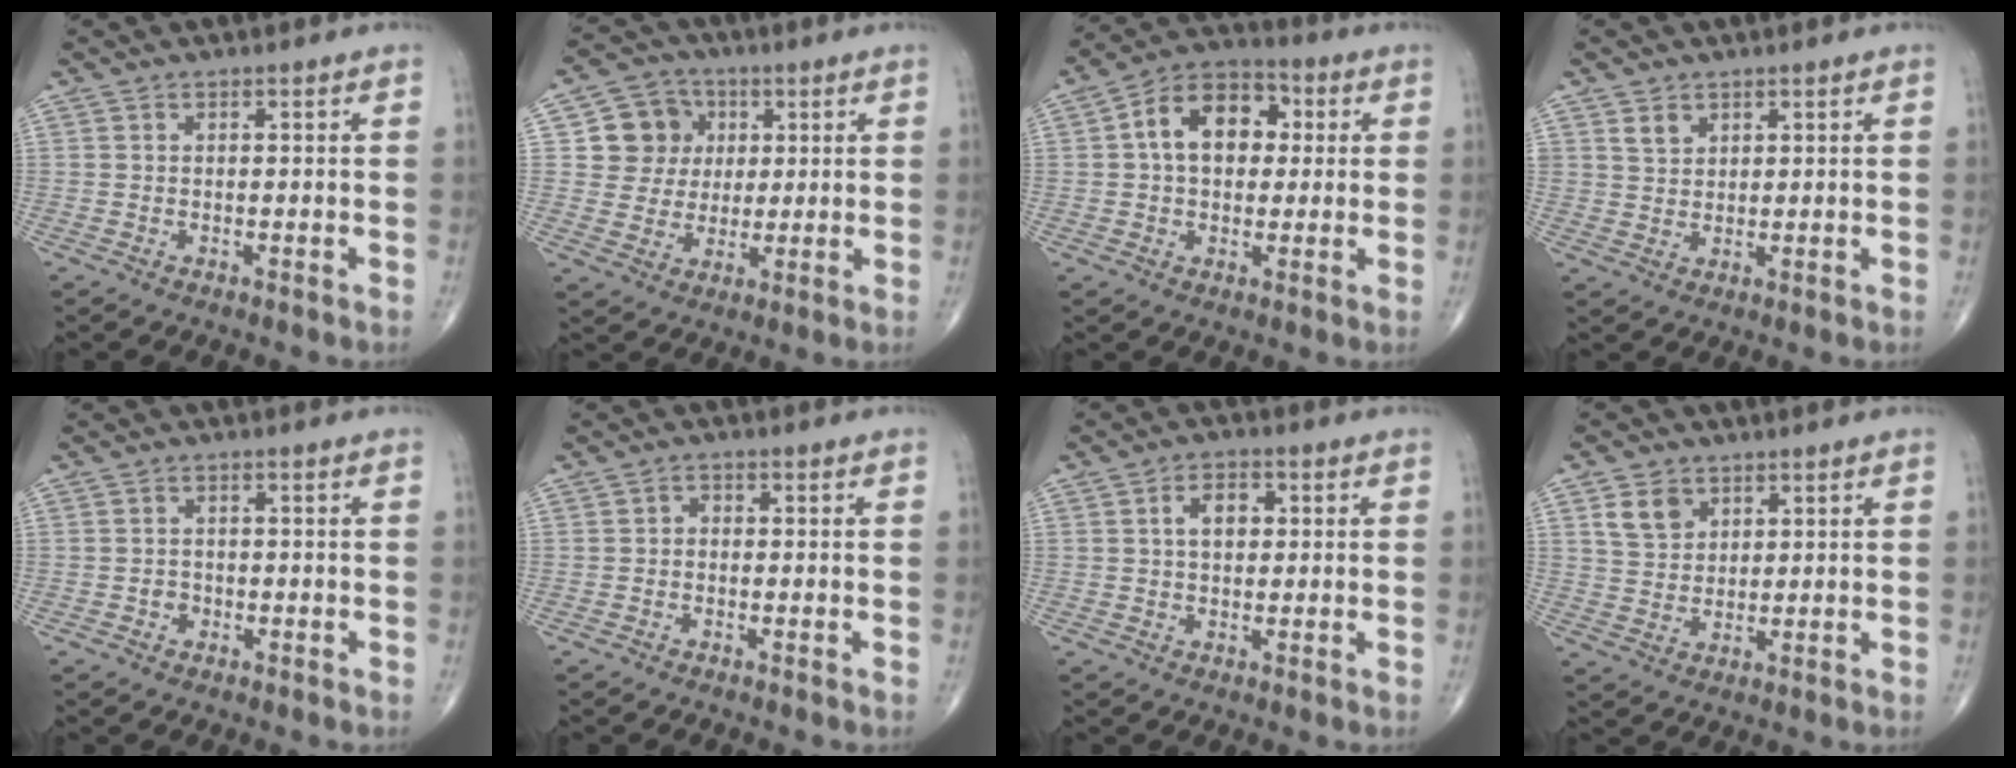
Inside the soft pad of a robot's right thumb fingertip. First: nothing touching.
{"total": 9.5, "force": [2.3, 8.8, 2.7], "torque": [-0.006, 0.001, 0.038]}
{"total": 12.5, "force": [2.0, 8.6, 8.8], "torque": [-0.115, 0.025, 0.022]}
{"total": 2.9, "force": [1.7, 2.1, 1.0], "torque": [-0.002, -0.014, 0.034]}
{"total": 1.7, "force": [-0.6, 1.4, 0.6], "torque": [-0.002, 0.005, -0.010]}
{"total": 1.3, "force": [-0.3, 1.0, 0.7], "torque": [-0.001, 0.005, -0.012]}
{"total": 5.0, "force": [0.9, 3.2, 3.7], "torque": [-0.050, 0.009, 0.010]}
{"total": 5.7, "force": [2.8, 4.2, 2.6], "torque": [-0.030, -0.013, 0.056]}